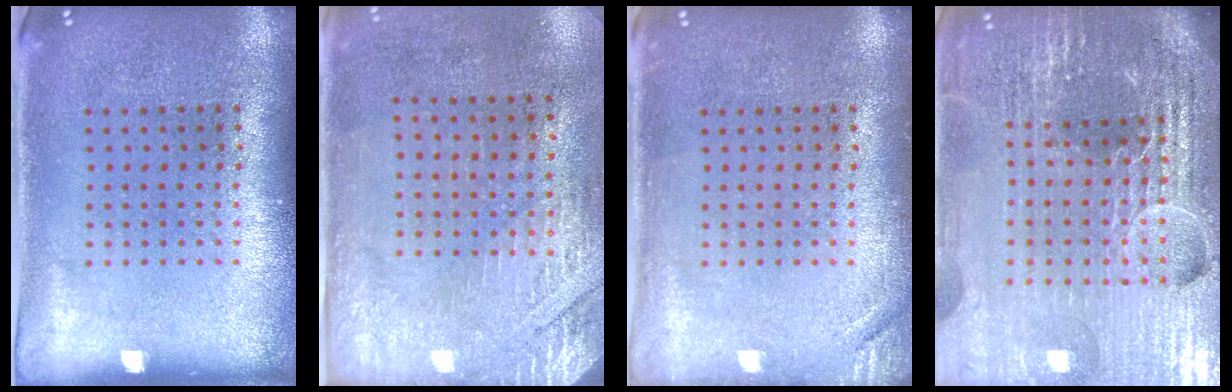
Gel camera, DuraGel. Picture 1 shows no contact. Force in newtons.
{"total": 2.9, "press": 2.5, "slide": 1.5}
{"total": 1.3, "press": 1.3, "slide": 0.3}
{"total": 6.5, "press": 5.7, "slide": 3.1}